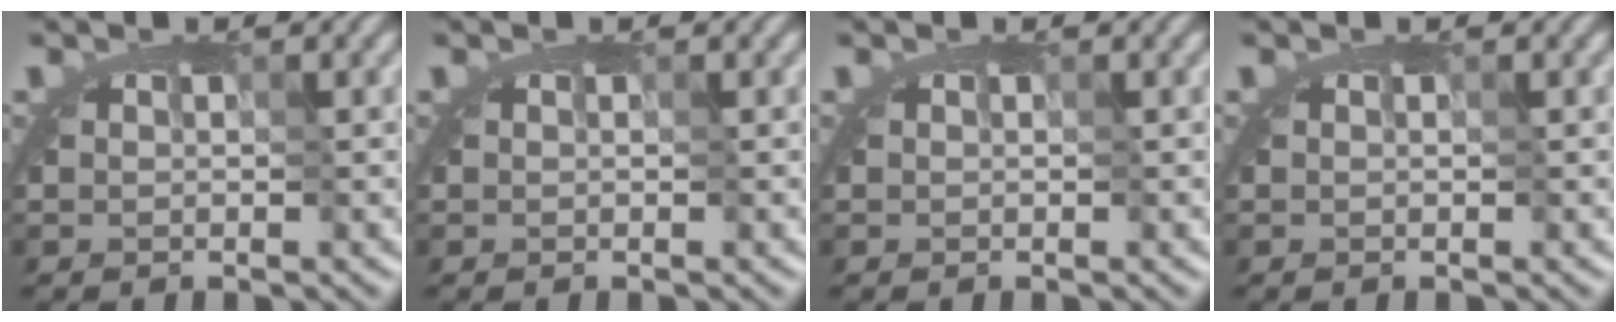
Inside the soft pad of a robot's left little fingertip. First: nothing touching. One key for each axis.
{"total": 0.0}
{"total": 0.0}
{"total": 0.0}